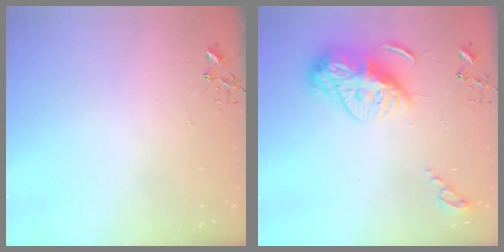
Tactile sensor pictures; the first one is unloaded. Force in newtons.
{"total": 16.0, "press": 16.0, "slide": 0.9}